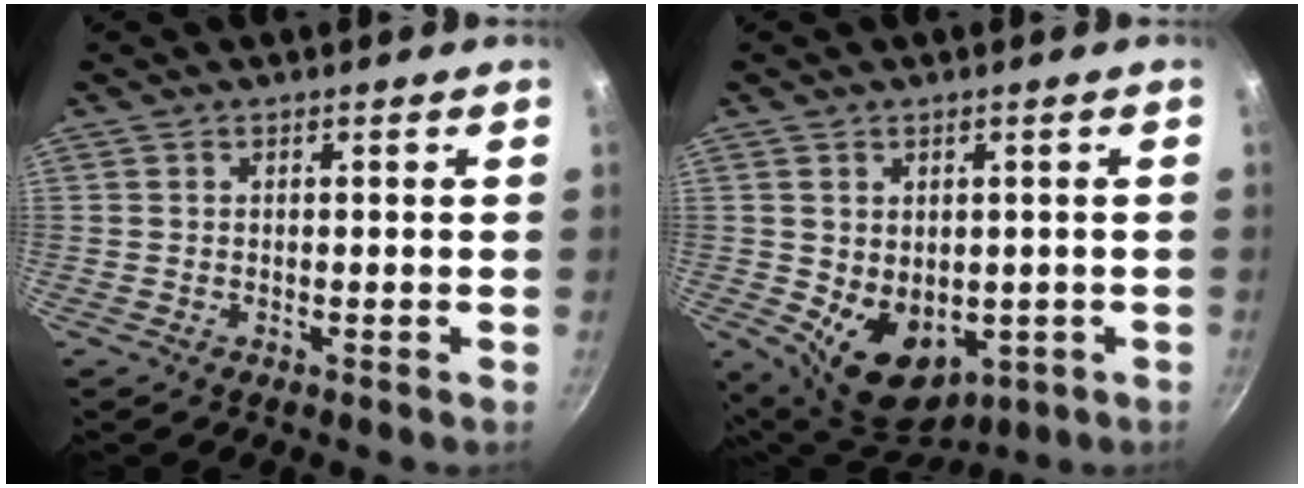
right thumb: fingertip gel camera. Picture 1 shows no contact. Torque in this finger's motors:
{"motor_torque": [-0.35, 0.89, 0.31, -0.04, 0.11]}